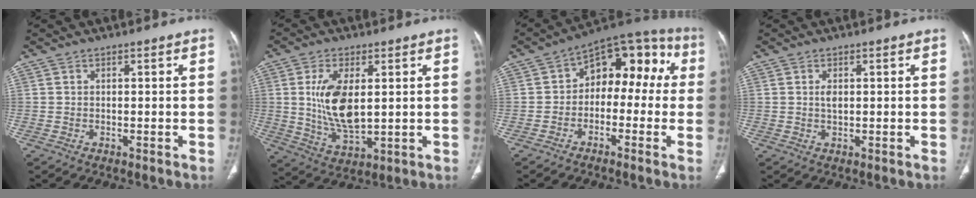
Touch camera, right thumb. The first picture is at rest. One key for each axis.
{"total": 11.6, "fx": 1.8, "fy": 5.6, "fz": 10.0, "tx": -0.192, "ty": -0.019, "tz": 0.044}
{"total": 13.6, "fx": 0.4, "fy": 8.7, "fz": 10.4, "tx": -0.082, "ty": 0.059, "tz": -0.011}
{"total": 1.8, "fx": 0.4, "fy": 0.9, "fz": 1.5, "tx": -0.027, "ty": -0.002, "tz": 0.009}